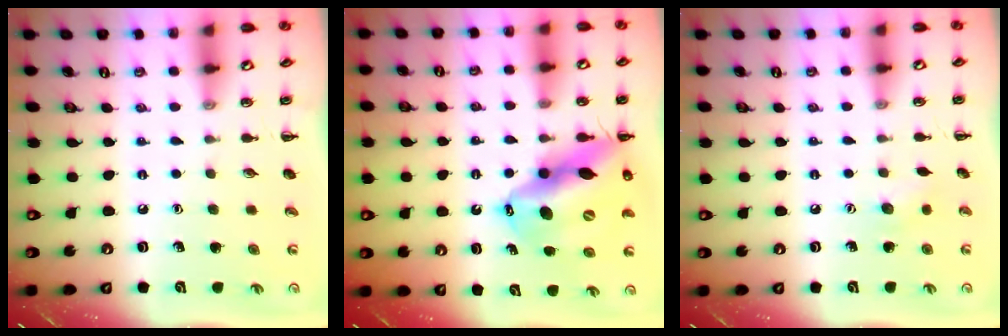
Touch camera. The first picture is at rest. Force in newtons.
{"total": 18.1, "press": 17.3, "slide": 5.4}
{"total": 6.2, "press": 6.0, "slide": 1.6}